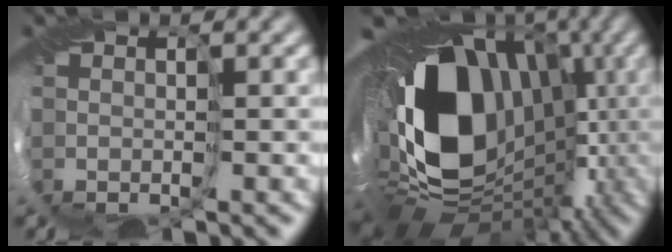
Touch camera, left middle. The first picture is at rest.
{"total": 20.3, "force": [0.4, 14.4, 14.3], "torque": [-0.263, -0.033, 0.021]}